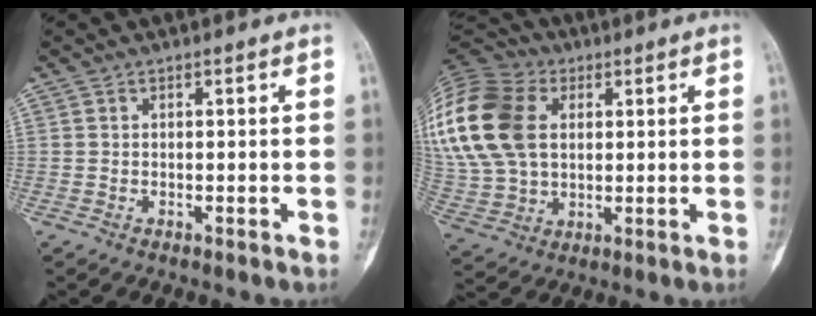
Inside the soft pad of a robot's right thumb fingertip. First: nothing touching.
{"total": 25.6, "force": [6.4, 17.9, 17.1], "torque": [-0.397, 0.033, 0.127]}